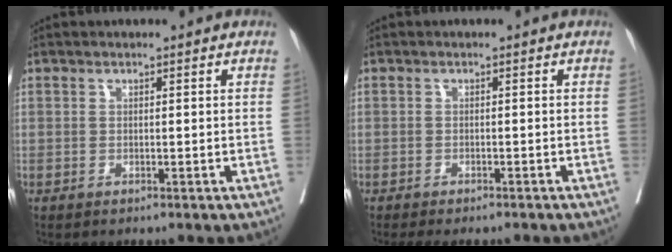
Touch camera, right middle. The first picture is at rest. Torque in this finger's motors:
{"motor_torque": [0.52, -0.26, 0.03, 0.02]}